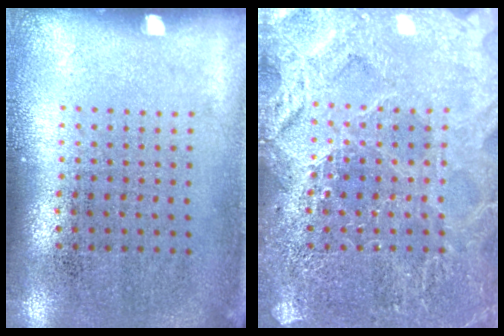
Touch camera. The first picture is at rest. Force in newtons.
{"total": 3.7, "press": 3.7, "slide": 0.4}